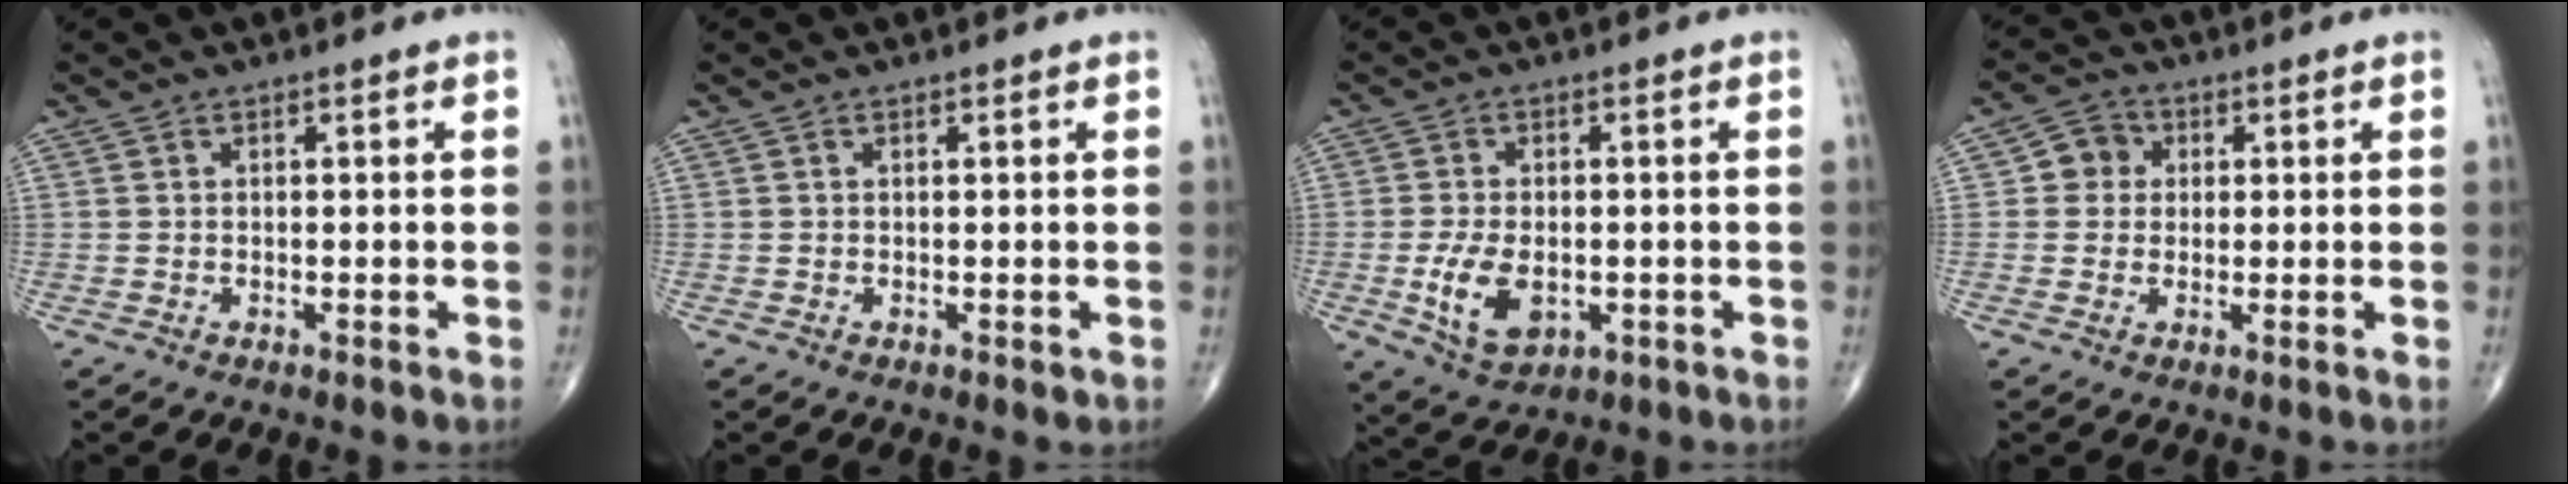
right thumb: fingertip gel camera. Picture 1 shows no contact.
{"total": 0.7, "force": [-0.1, 0.3, 0.6], "torque": [-0.005, -0.001, 0.001]}
{"total": 8.4, "force": [-1.9, 5.0, 6.4], "torque": [-0.111, -0.004, -0.023]}
{"total": 4.8, "force": [0.7, 4.5, 1.5], "torque": [0.002, 0.007, 0.002]}